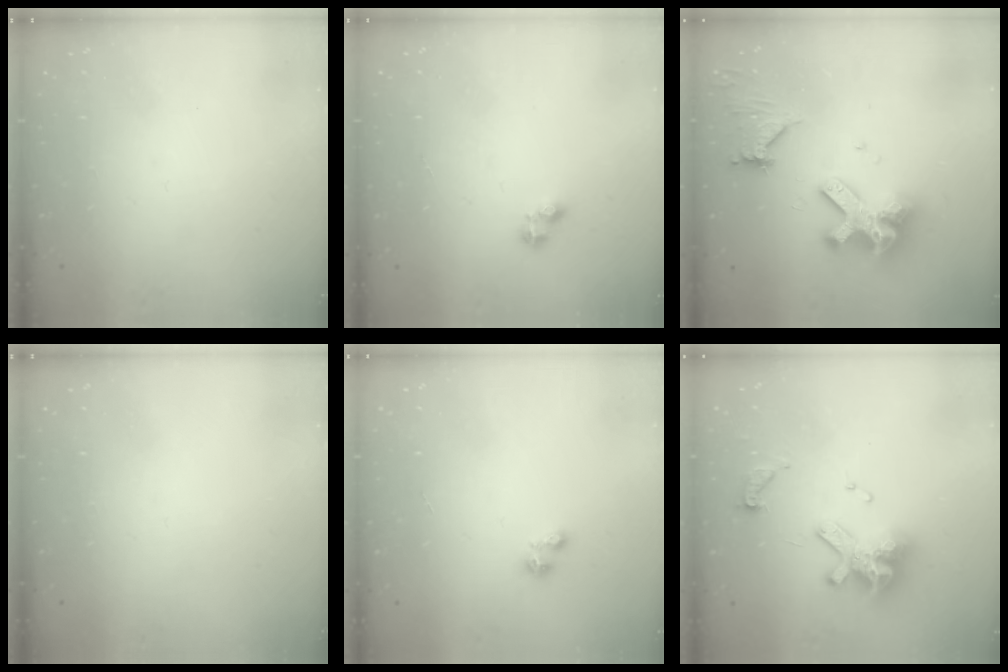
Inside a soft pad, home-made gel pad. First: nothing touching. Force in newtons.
{"total": 2.1, "press": 2.0, "slide": 0.4}
{"total": 14.9, "press": 14.8, "slide": 1.9}
{"total": 0.0}
{"total": 1.9, "press": 1.9, "slide": 0.2}
{"total": 12.2, "press": 12.1, "slide": 1.1}